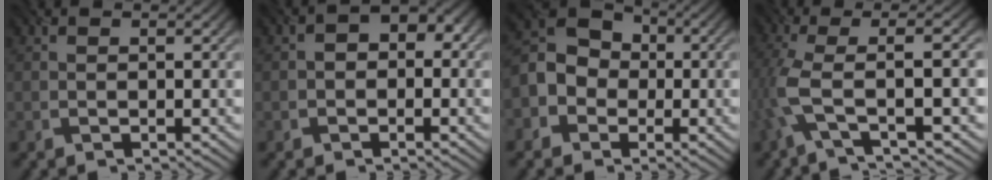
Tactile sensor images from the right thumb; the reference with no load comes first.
{"total": 2.7, "force": [-0.5, 2.0, 1.7], "torque": [-0.022, 0.007, -0.014]}
{"total": 6.6, "force": [-1.8, 5.6, 3.0], "torque": [-0.069, 0.002, -0.049]}
{"total": 6.9, "force": [-0.7, 1.4, 6.7], "torque": [-0.130, 0.015, -0.033]}